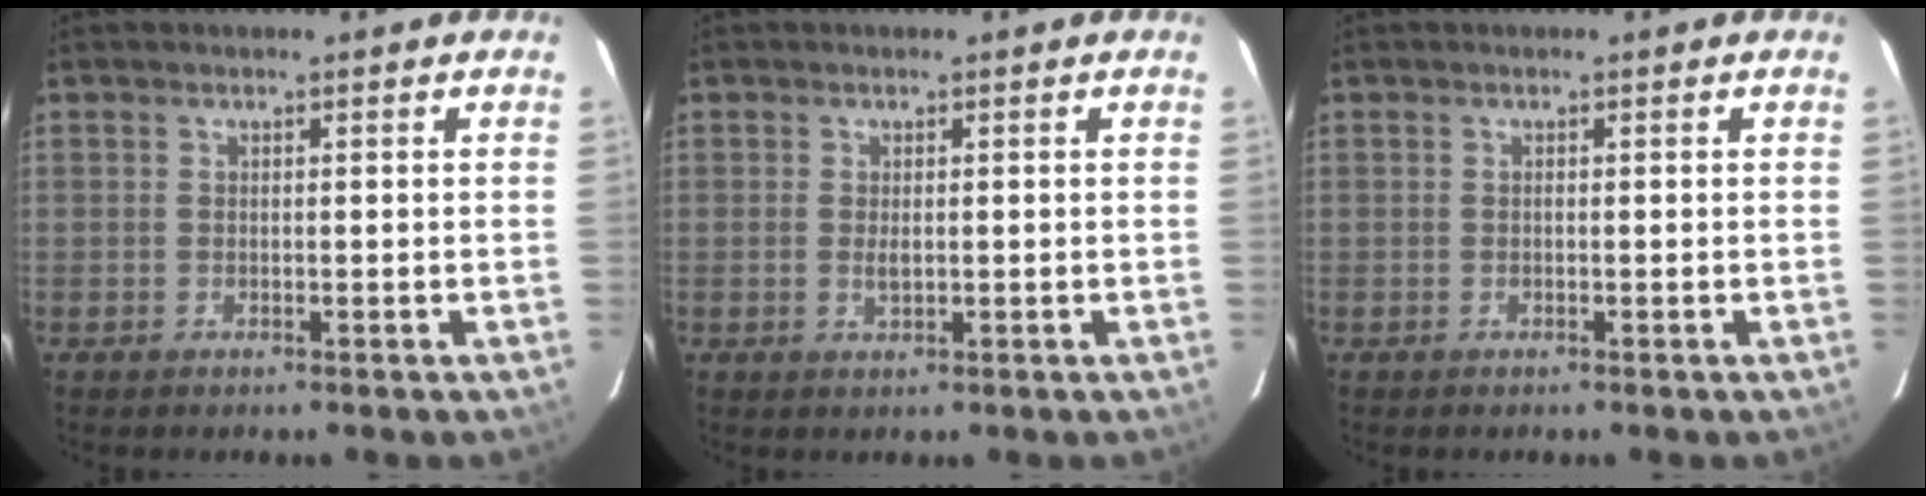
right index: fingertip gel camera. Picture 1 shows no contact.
{"total": 1.6, "force": [0.0, 0.9, 1.4], "torque": [-0.026, -0.001, 0.001]}
{"total": 0.0}